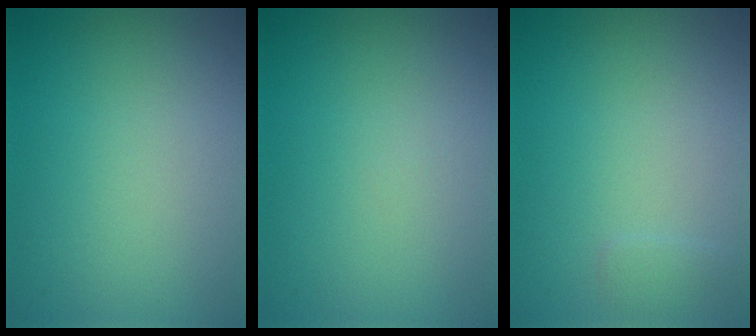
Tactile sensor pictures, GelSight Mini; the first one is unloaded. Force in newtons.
{"total": 0.0}
{"total": 0.8, "press": 0.8, "slide": 0.1}